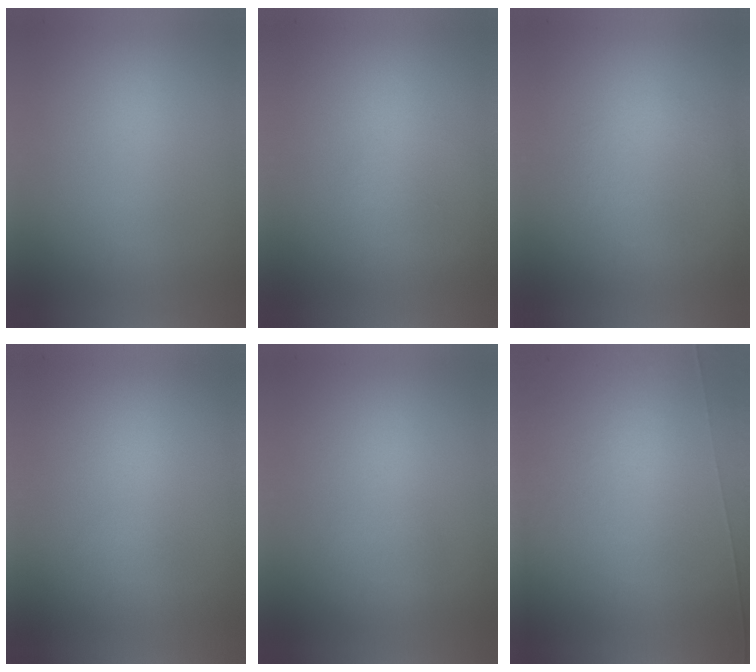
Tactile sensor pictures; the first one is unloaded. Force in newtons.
{"total": 1.0}
{"total": 1.2}
{"total": 1.3}
{"total": 1.1}
{"total": 7.1}